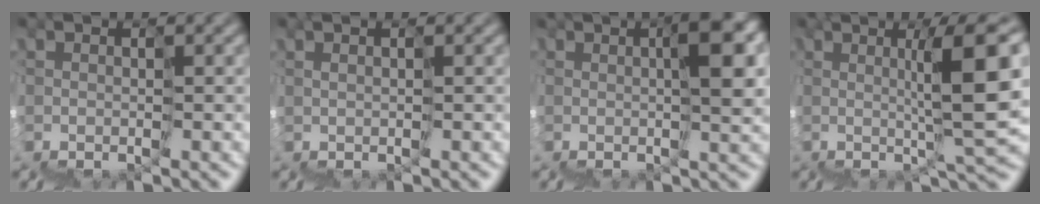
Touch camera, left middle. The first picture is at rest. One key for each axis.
{"total": 0.8, "fx": 0.6, "fy": -0.3, "fz": 0.3, "tx": -0.004, "ty": 0.010, "tz": 0.016}
{"total": 7.1, "fx": 2.8, "fy": 1.6, "fz": 6.3, "tx": -0.107, "ty": 0.025, "tz": 0.052}
{"total": 7.7, "fx": 2.4, "fy": -0.1, "fz": 7.4, "tx": -0.096, "ty": 0.025, "tz": 0.038}